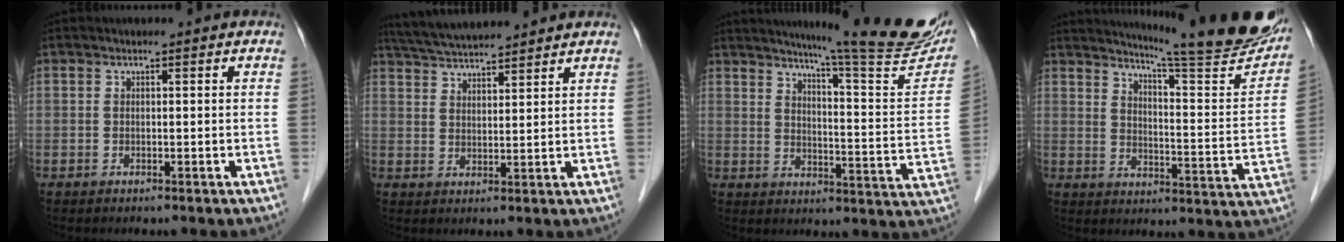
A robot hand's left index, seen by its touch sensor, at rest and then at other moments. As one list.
[{"total": 9.0, "force": [8.4, 0.4, 3.2], "torque": [-0.064, 0.028, 0.144]}, {"total": 20.6, "force": [17.8, -0.2, 10.4], "torque": [-0.140, -0.077, 0.218]}, {"total": 20.7, "force": [18.4, 0.5, 9.4], "torque": [-0.133, -0.085, 0.228]}]